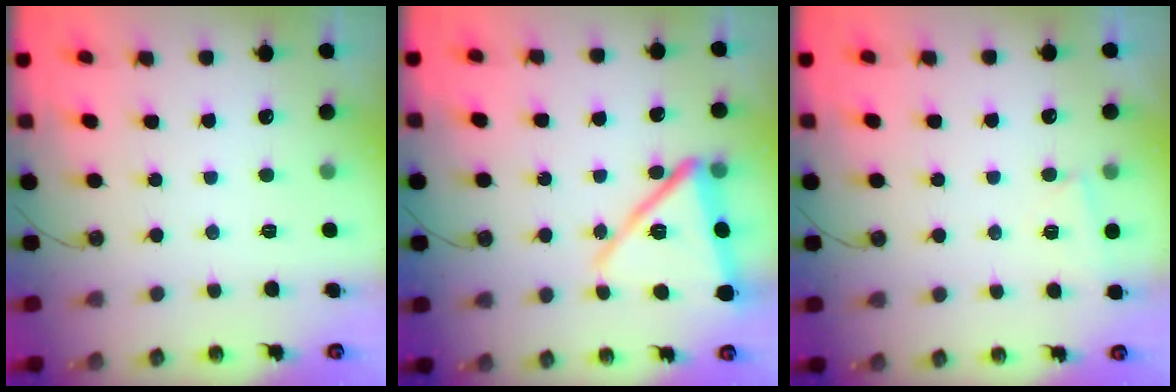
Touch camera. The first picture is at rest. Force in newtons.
{"total": 15.4, "press": 12.5, "slide": 9.1}
{"total": 3.1, "press": 2.7, "slide": 1.6}